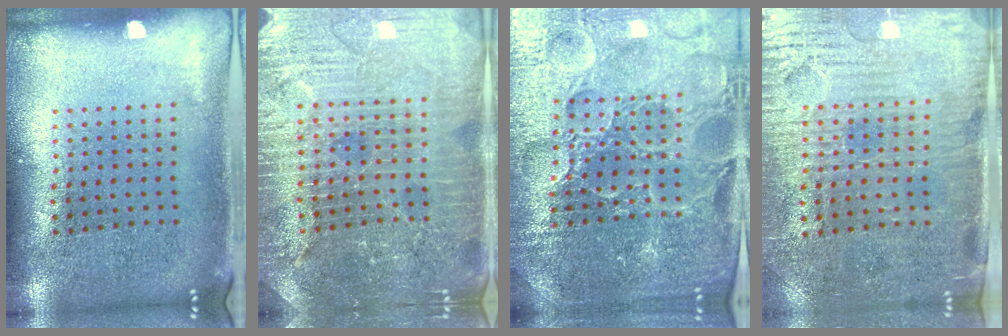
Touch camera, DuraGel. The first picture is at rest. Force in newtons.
{"total": 4.4, "press": 4.2, "slide": 1.5}
{"total": 5.4, "press": 5.0, "slide": 2.1}
{"total": 3.9, "press": 3.5, "slide": 1.7}